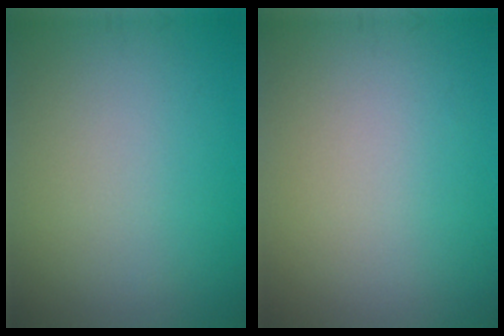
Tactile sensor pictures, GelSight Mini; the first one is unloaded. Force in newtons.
{"total": 0.0}